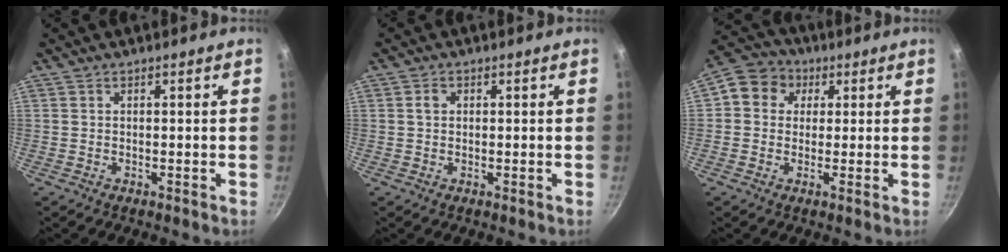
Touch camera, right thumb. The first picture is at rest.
{"total": 1.6, "force": [0.3, 1.3, 0.8], "torque": [-0.010, 0.004, 0.005]}
{"total": 8.1, "force": [1.9, 7.1, 3.2], "torque": [-0.029, 0.011, 0.011]}